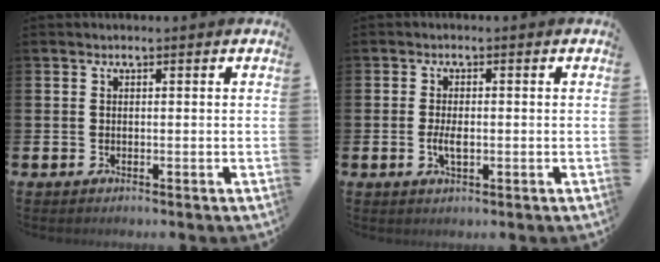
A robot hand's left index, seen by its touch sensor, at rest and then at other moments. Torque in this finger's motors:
{"motor_torque": [0.61, 0.00, 0.09, 0.10]}